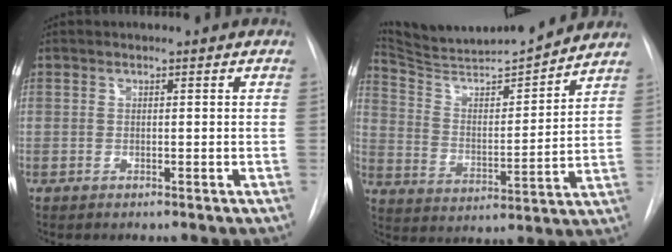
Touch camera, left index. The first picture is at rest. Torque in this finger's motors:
{"motor_torque": [0.56, -1.13, -0.39, 0.00]}